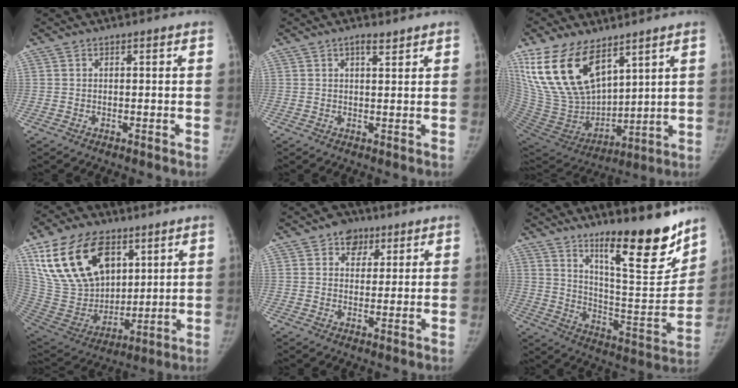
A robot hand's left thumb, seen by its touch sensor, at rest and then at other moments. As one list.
[{"total": 2.4, "force": [1.7, 0.8, 1.5], "torque": [-0.020, -0.010, 0.028]}, {"total": 19.7, "force": [11.6, 10.1, 12.4], "torque": [-0.214, -0.060, 0.240]}, {"total": 23.7, "force": [11.2, 14.9, 14.5], "torque": [-0.245, -0.037, 0.216]}, {"total": 5.3, "force": [2.7, 4.2, 1.9], "torque": [0.003, -0.005, 0.036]}, {"total": 20.2, "force": [14.5, 4.0, 13.5], "torque": [-0.162, -0.109, 0.234]}]